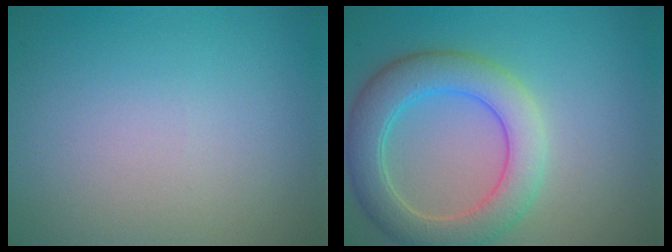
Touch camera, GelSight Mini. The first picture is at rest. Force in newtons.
{"total": 5.9, "press": 5.9, "slide": 0.3}